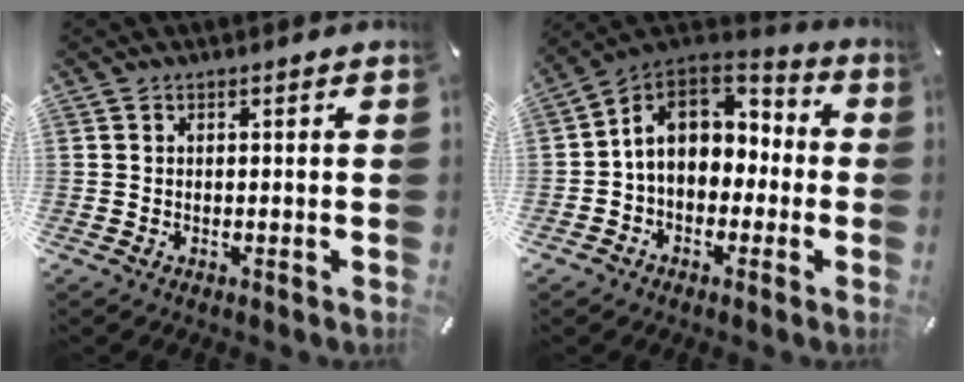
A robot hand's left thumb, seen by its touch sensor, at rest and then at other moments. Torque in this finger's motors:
{"motor_torque": [2.33, 2.68, 0.46, -0.15, 0.22]}